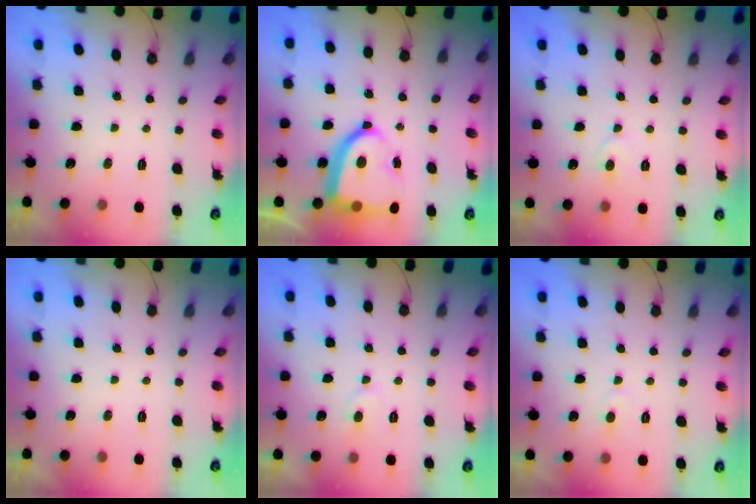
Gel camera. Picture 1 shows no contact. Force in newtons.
{"total": 17.9, "press": 17.8, "slide": 1.7}
{"total": 5.0, "press": 5.0, "slide": 0.5}
{"total": 0.0}
{"total": 5.1, "press": 5.1, "slide": 0.5}
{"total": 3.9, "press": 3.9, "slide": 0.4}